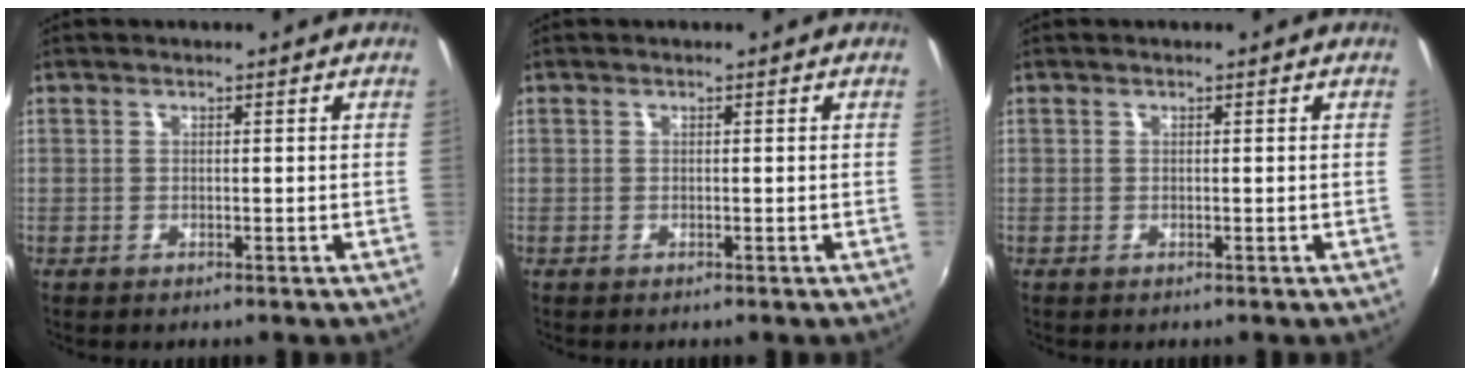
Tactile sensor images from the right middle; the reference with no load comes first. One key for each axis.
{"total": 0.0}
{"total": 0.0}